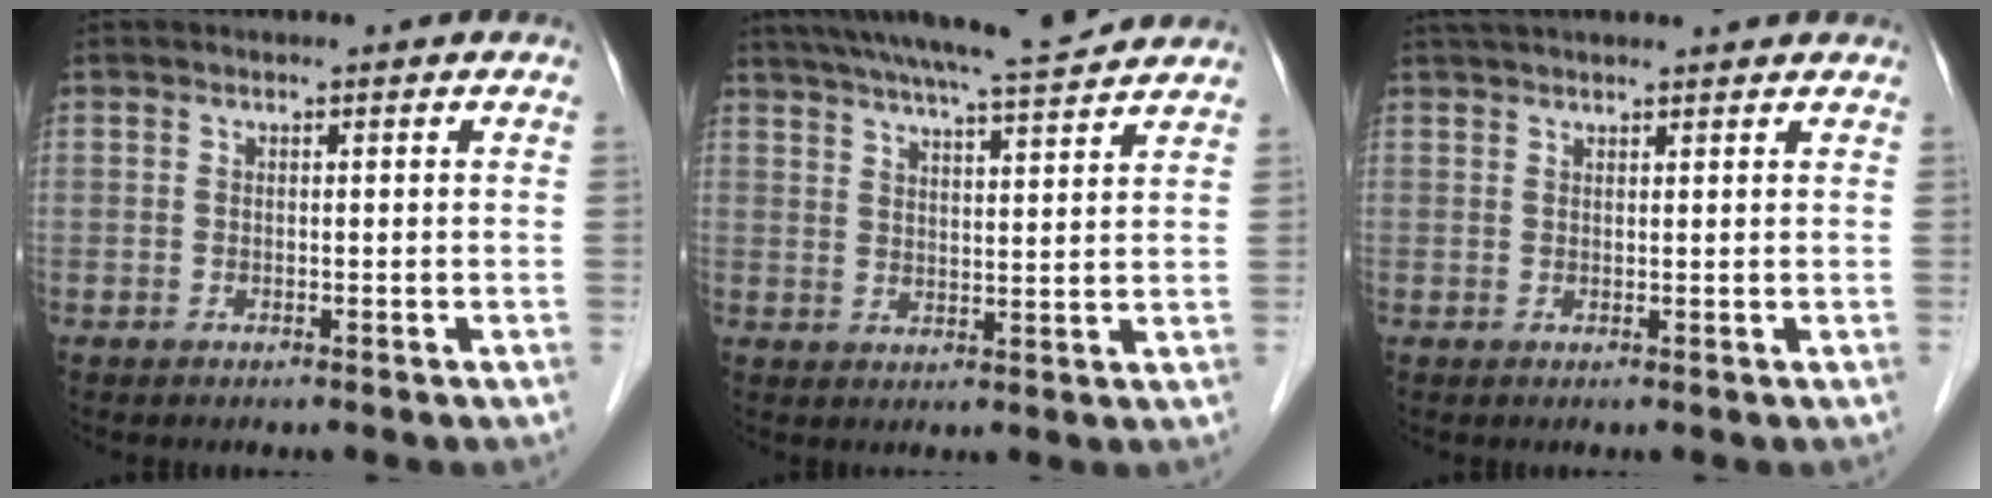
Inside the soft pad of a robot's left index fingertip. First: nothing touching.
{"total": 13.6, "force": [12.4, -0.1, 5.6], "torque": [-0.101, 0.008, 0.179]}
{"total": 8.6, "force": [7.8, 0.9, 3.6], "torque": [-0.053, 0.038, 0.106]}